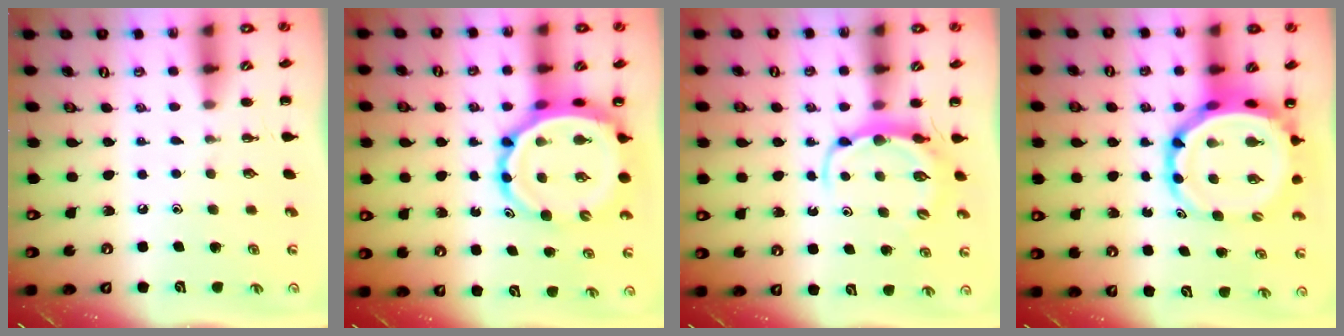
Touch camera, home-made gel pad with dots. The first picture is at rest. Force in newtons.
{"total": 12.2, "press": 11.6, "slide": 3.7}
{"total": 5.9, "press": 5.8, "slide": 1.0}
{"total": 9.6, "press": 9.3, "slide": 2.5}